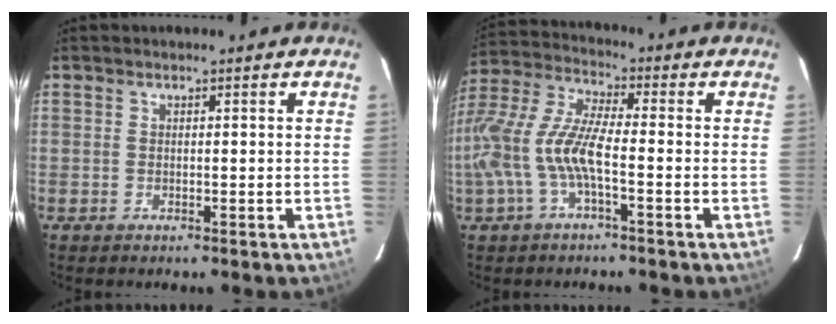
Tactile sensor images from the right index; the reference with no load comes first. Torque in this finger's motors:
{"motor_torque": [1.36, -0.61, 0.96, 0.21]}